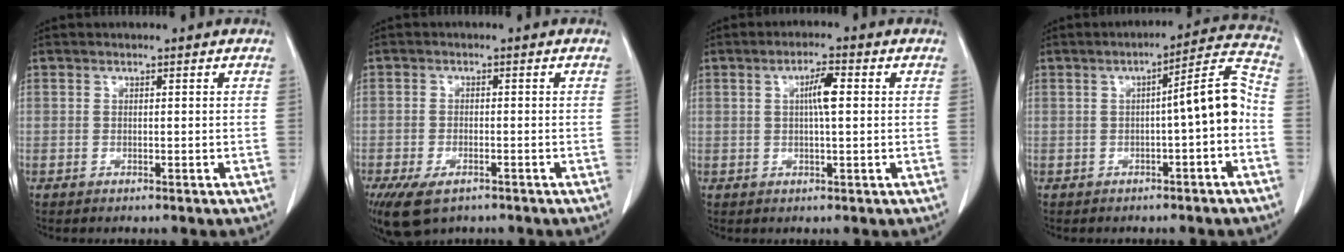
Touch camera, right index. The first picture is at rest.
{"total": 7.3, "force": [-4.6, 3.5, 4.4], "torque": [-0.092, -0.014, -0.073]}
{"total": 3.9, "force": [0.7, 0.5, 3.8], "torque": [-0.071, 0.005, 0.009]}
{"total": 7.6, "force": [-1.2, 0.4, 7.4], "torque": [-0.101, 0.026, -0.021]}